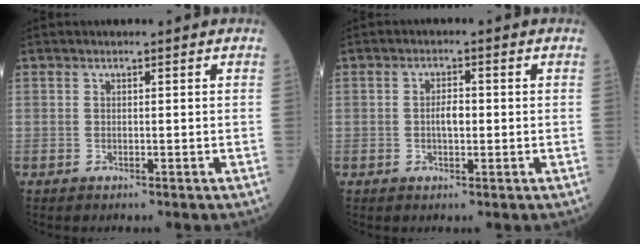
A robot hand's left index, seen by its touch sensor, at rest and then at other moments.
{"total": 2.6, "force": [-0.8, 1.1, 2.2], "torque": [-0.037, 0.002, -0.018]}